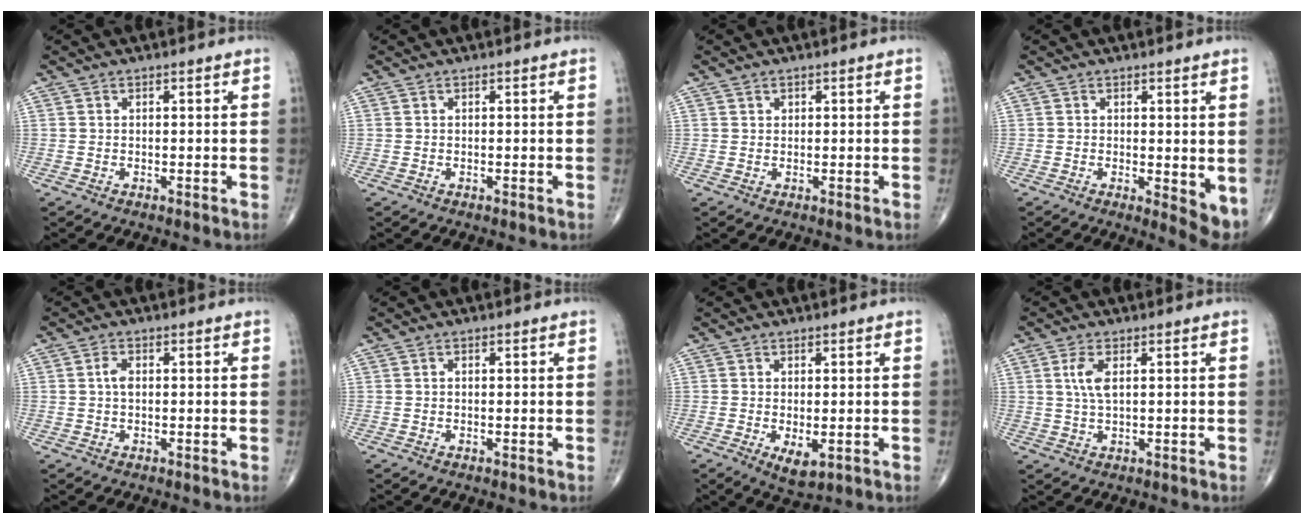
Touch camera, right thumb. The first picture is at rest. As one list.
[{"total": 0.0}, {"total": 0.8, "force": [0.4, 0.6, 0.2], "torque": [0.004, -0.002, 0.006]}, {"total": 5.0, "force": [0.1, 1.8, 4.6], "torque": [-0.058, -0.014, 0.003]}, {"total": 2.2, "force": [0.2, 1.3, 1.8], "torque": [-0.037, 0.004, 0.002]}, {"total": 0.6, "force": [0.1, 0.3, 0.5], "torque": [-0.013, 0.004, 0.004]}, {"total": 4.3, "force": [-1.1, 2.0, 3.6], "torque": [-0.059, -0.012, -0.011]}, {"total": 4.2, "force": [1.2, 1.6, 3.7], "torque": [-0.085, 0.000, 0.025]}]